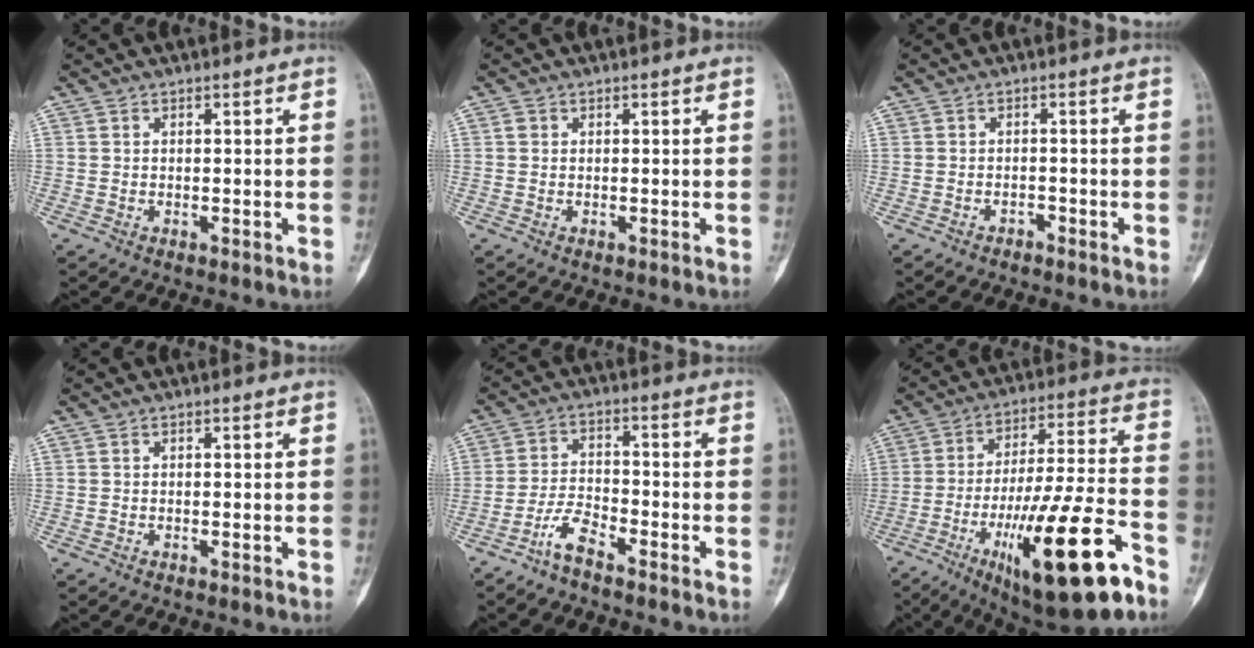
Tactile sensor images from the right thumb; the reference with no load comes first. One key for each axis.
{"total": 0.6, "fx": 0.1, "fy": 0.5, "fz": 0.3, "tx": -0.005, "ty": 0.001, "tz": 0.002}
{"total": 1.2, "fx": -1.1, "fy": 0.4, "fz": 0.2, "tx": -0.004, "ty": 0.009, "tz": -0.017}
{"total": 0.0}
{"total": 5.0, "fx": -4.0, "fy": 1.3, "fz": 2.8, "tx": -0.058, "ty": 0.027, "tz": -0.083}
{"total": 24.1, "fx": -11.7, "fy": 5.1, "fz": 20.5, "tx": -0.344, "ty": 0.040, "tz": -0.181}